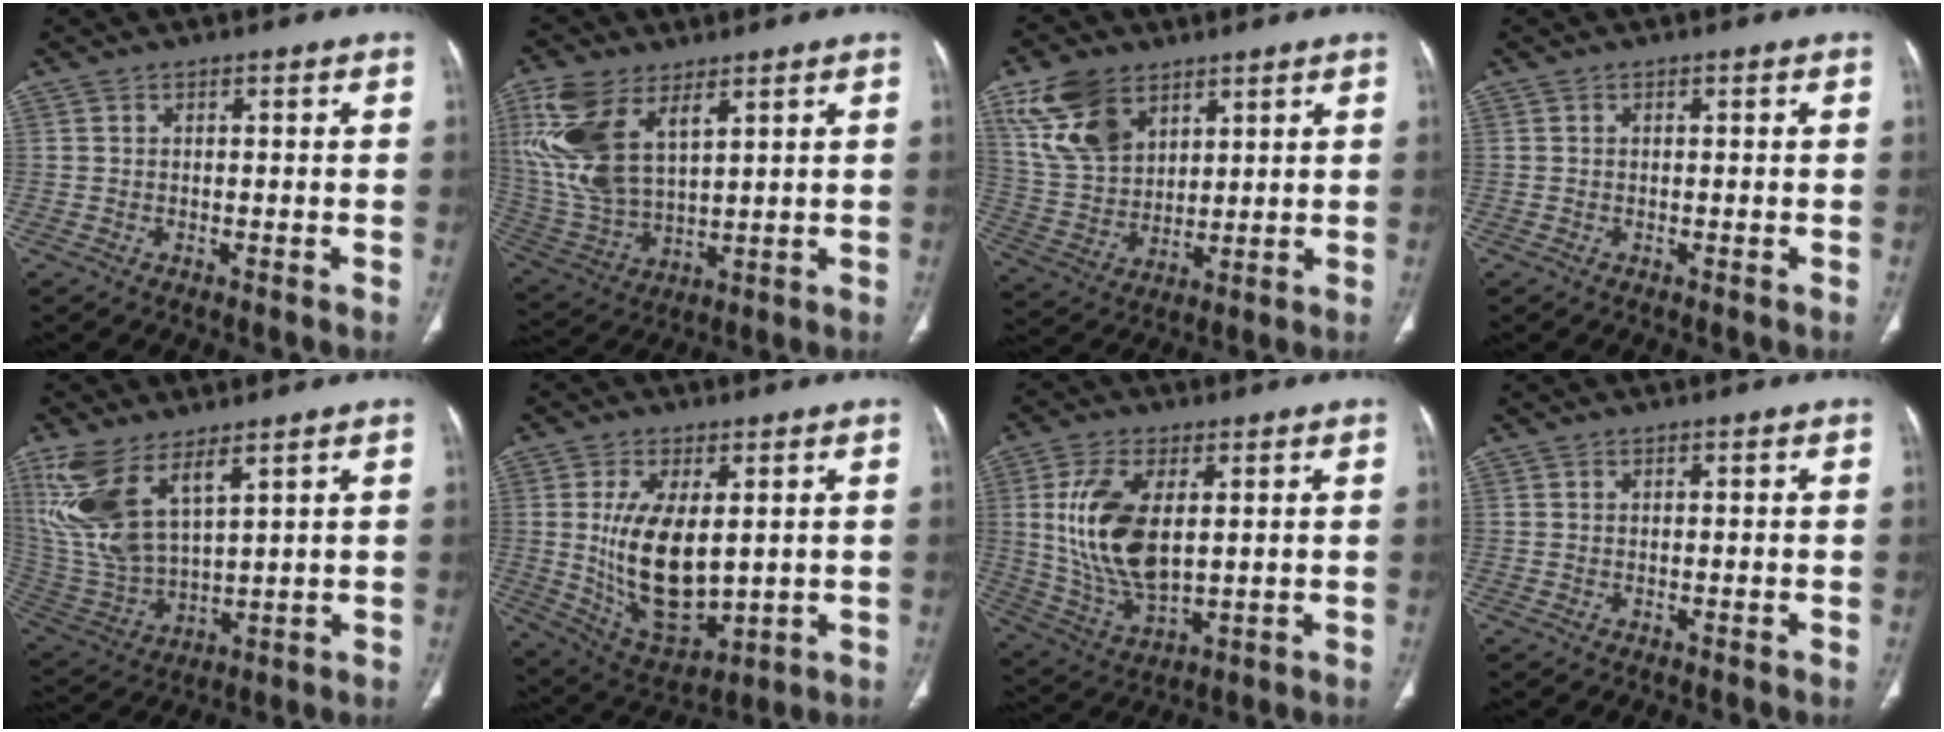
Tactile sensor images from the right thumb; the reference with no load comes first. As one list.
[{"total": 16.5, "force": [7.2, 8.5, 12.2], "torque": [-0.263, -0.017, 0.156]}, {"total": 13.7, "force": [7.5, 8.6, 7.6], "torque": [-0.133, -0.023, 0.161]}, {"total": 0.0}, {"total": 14.7, "force": [8.1, 5.9, 10.7], "torque": [-0.231, -0.031, 0.184]}, {"total": 15.5, "force": [1.3, 7.8, 13.3], "torque": [-0.228, -0.022, 0.046]}, {"total": 15.2, "force": [2.7, 7.8, 12.8], "torque": [-0.258, -0.017, 0.064]}, {"total": 0.0}]